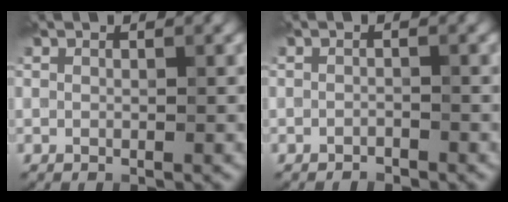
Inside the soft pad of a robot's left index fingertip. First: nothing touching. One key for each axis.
{"total": 0.9, "fx": -0.8, "fy": 0.3, "fz": 0.2, "tx": -0.001, "ty": 0.000, "tz": -0.015}